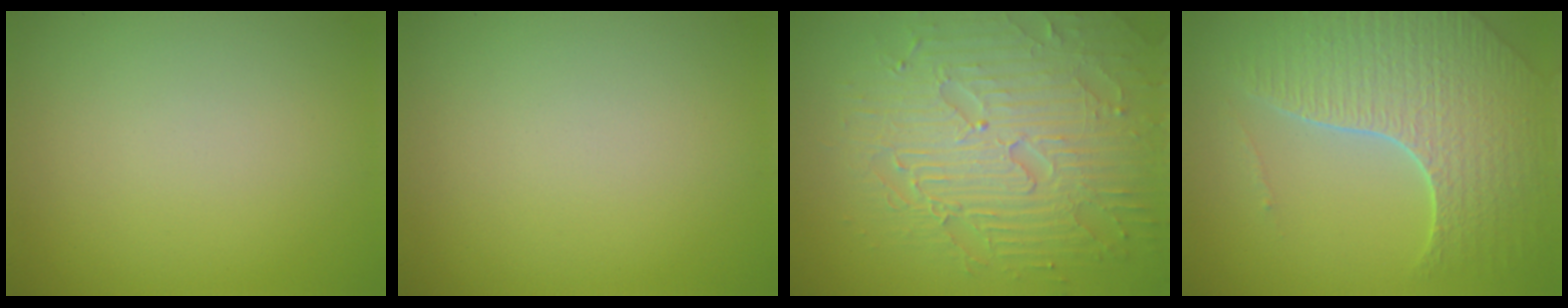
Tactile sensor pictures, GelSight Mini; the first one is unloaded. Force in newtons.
{"total": 0.0}
{"total": 8.4, "press": 6.1, "slide": 5.8}
{"total": 7.4, "press": 5.3, "slide": 5.2}